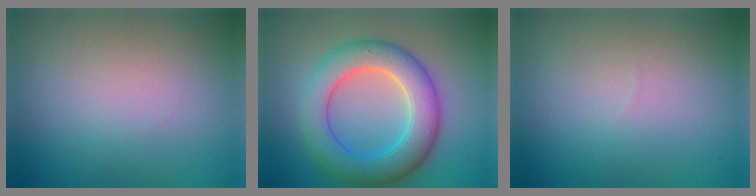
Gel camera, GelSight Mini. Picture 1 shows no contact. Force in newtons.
{"total": 7.4, "press": 7.4, "slide": 0.1}
{"total": 0.0}